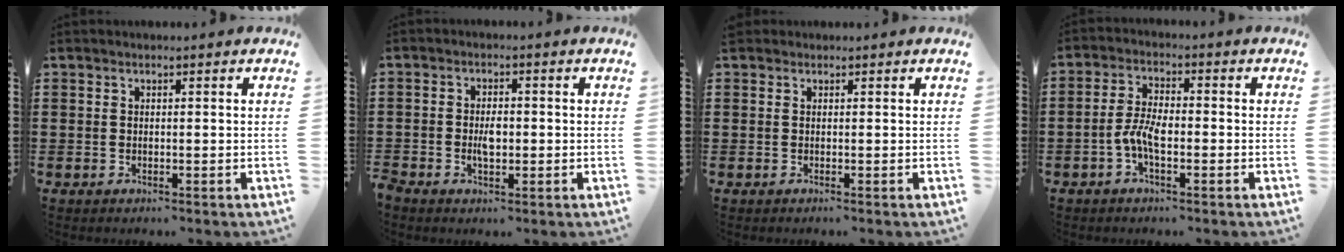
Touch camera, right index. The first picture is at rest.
{"total": 2.8, "force": [-0.6, 1.6, 2.2], "torque": [-0.043, 0.003, -0.012]}
{"total": 0.0}
{"total": 4.9, "force": [-1.6, 1.9, 4.3], "torque": [-0.101, -0.002, -0.037]}